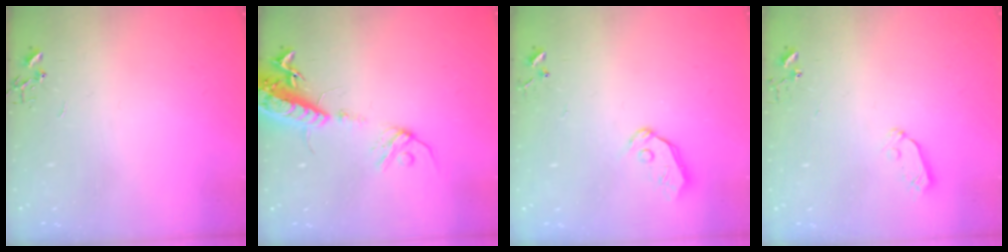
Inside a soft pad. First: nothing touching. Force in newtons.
{"total": 16.6, "press": 16.1, "slide": 4.0}
{"total": 6.8, "press": 6.8, "slide": 0.7}
{"total": 3.7, "press": 3.6, "slide": 0.5}